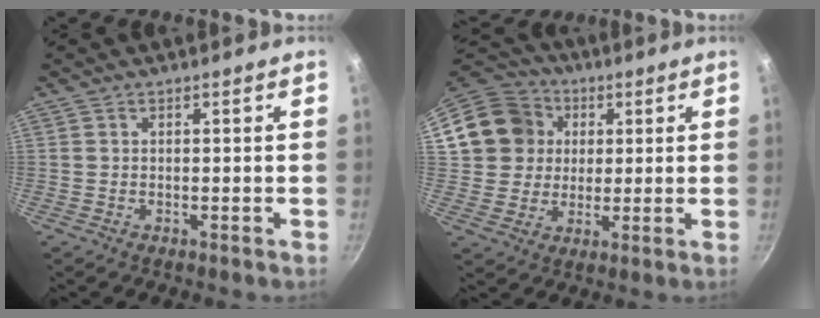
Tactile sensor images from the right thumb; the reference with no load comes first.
{"total": 15.2, "force": [3.8, 13.9, 5.0], "torque": [-0.078, 0.029, 0.068]}